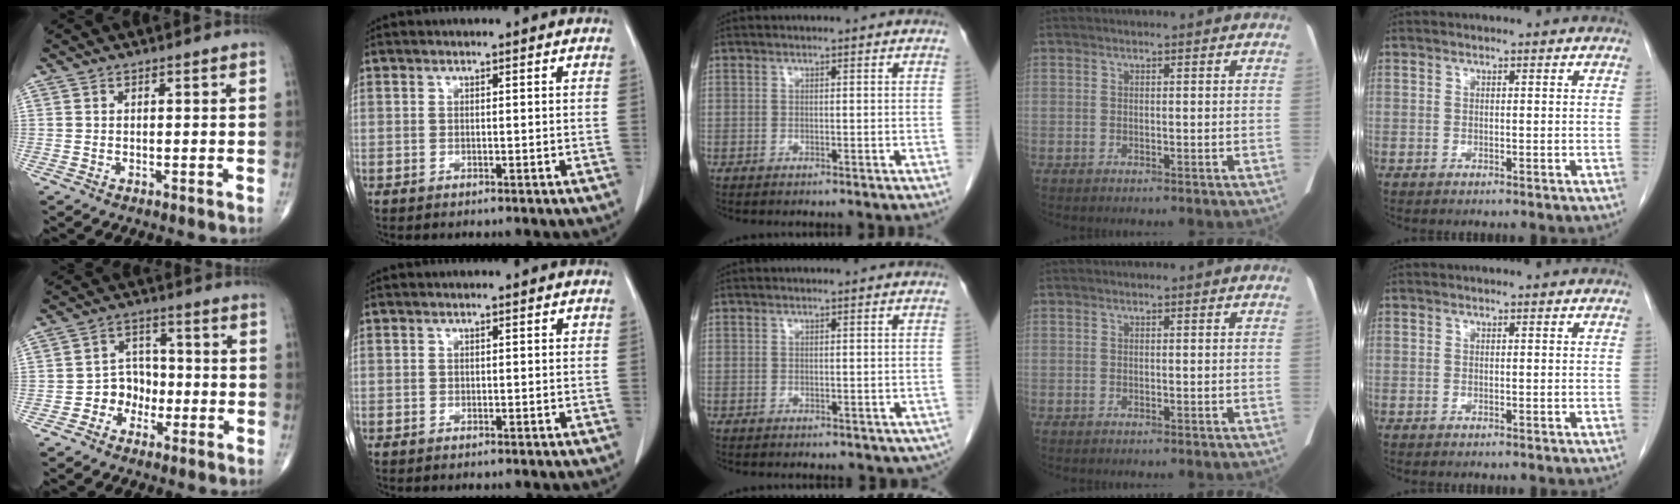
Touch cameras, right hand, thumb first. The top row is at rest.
{"thumb": {"total": 5.8, "force": [-2.2, 4.8, 2.4], "torque": [-0.006, 0.028, -0.049]}, "middle": {"total": 1.8, "force": [-0.6, 1.4, 0.9], "torque": [0.000, 0.002, -0.001]}}